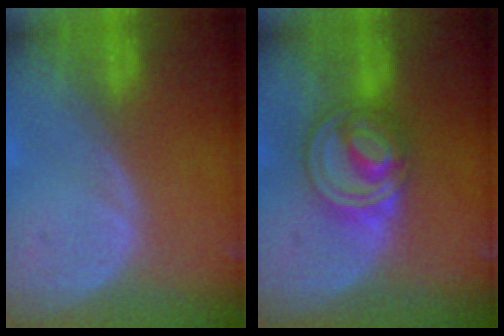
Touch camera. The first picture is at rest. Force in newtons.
{"total": 7.9, "press": 6.9, "slide": 3.8}